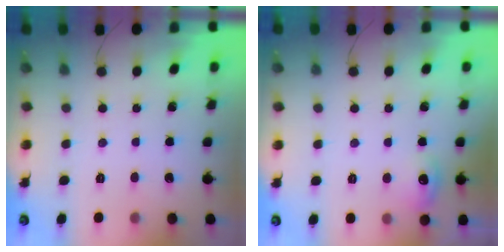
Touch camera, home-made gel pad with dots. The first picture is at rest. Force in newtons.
{"total": 7.6, "press": 7.5, "slide": 1.2}